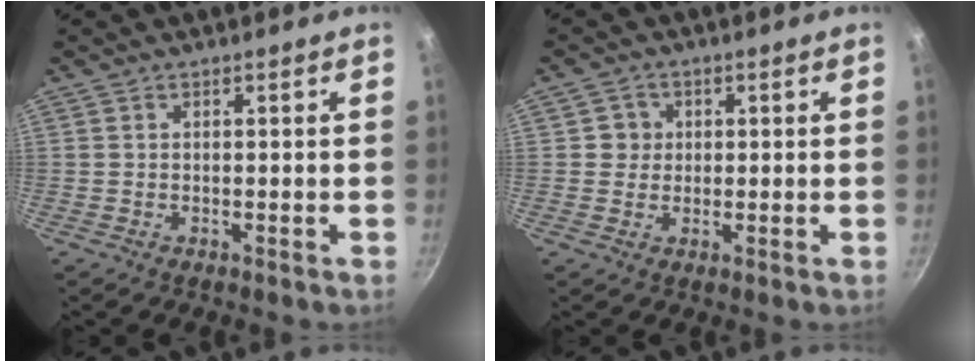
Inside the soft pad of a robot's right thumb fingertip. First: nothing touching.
{"total": 3.2, "force": [0.5, 3.1, 0.5], "torque": [0.014, 0.005, 0.001]}